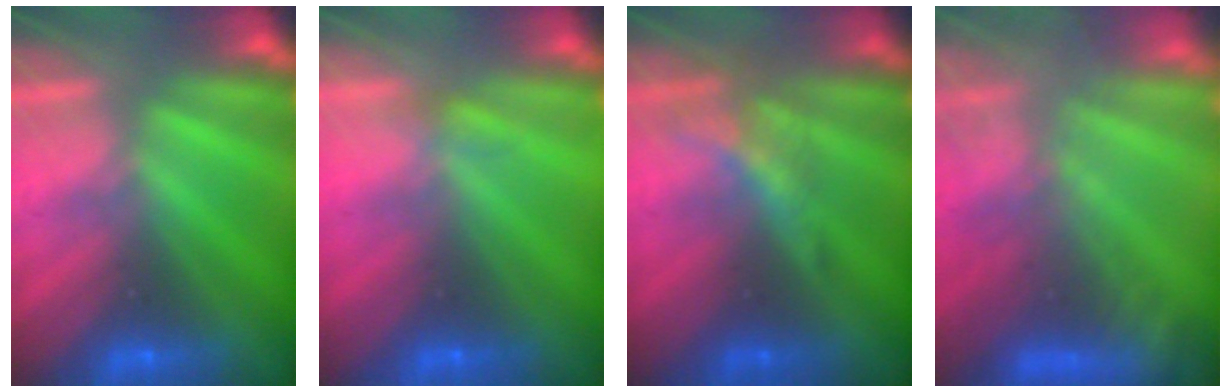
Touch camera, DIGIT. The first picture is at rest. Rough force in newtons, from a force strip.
{"total": 3.6}
{"total": 2.1}
{"total": 11.8}